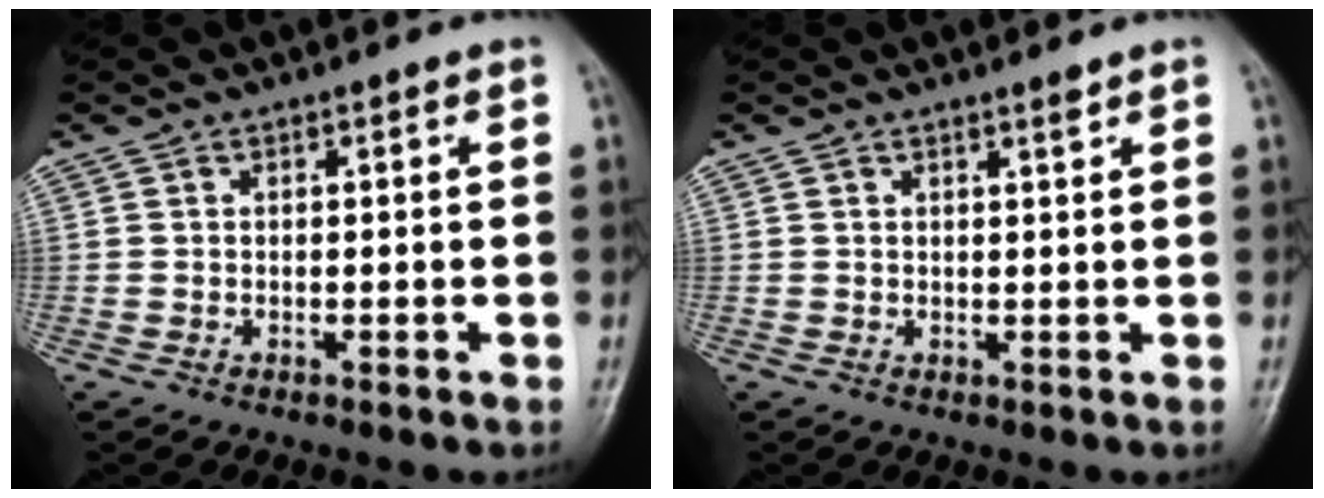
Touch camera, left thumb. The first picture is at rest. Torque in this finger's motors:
{"motor_torque": [-0.35, 0.26, -0.11, -0.11, 0.02]}